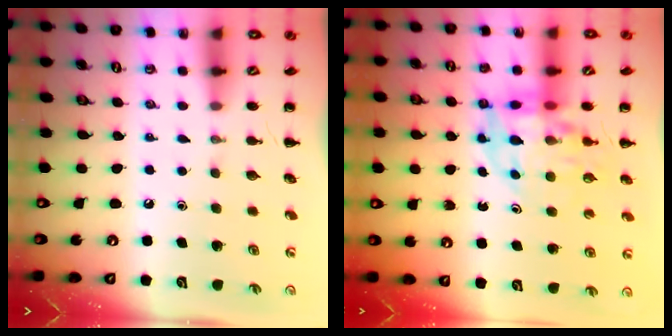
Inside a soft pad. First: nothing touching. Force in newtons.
{"total": 10.6, "press": 10.0, "slide": 3.6}